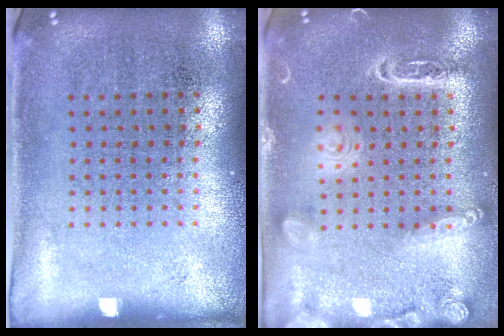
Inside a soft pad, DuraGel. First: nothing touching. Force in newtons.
{"total": 1.8, "press": 1.8, "slide": 0.1}